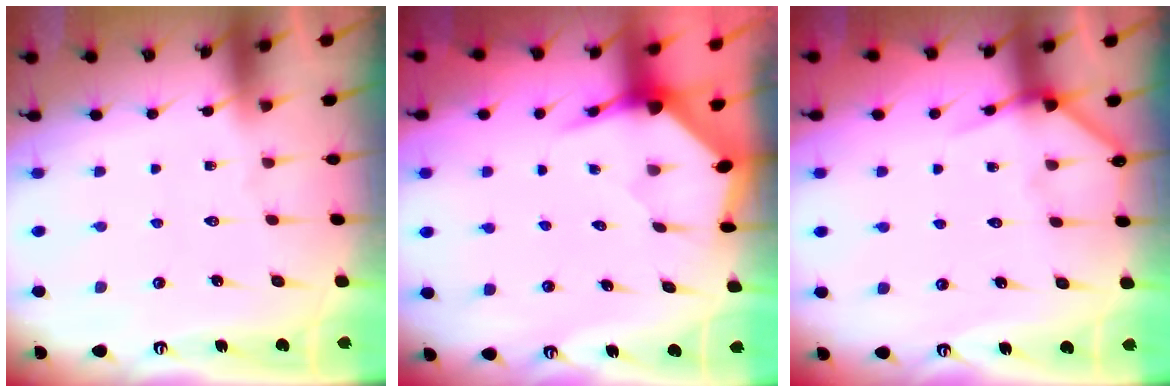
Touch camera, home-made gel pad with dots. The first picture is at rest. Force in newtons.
{"total": 3.6, "press": 3.6, "slide": 0.4}
{"total": 6.5, "press": 6.5, "slide": 0.3}